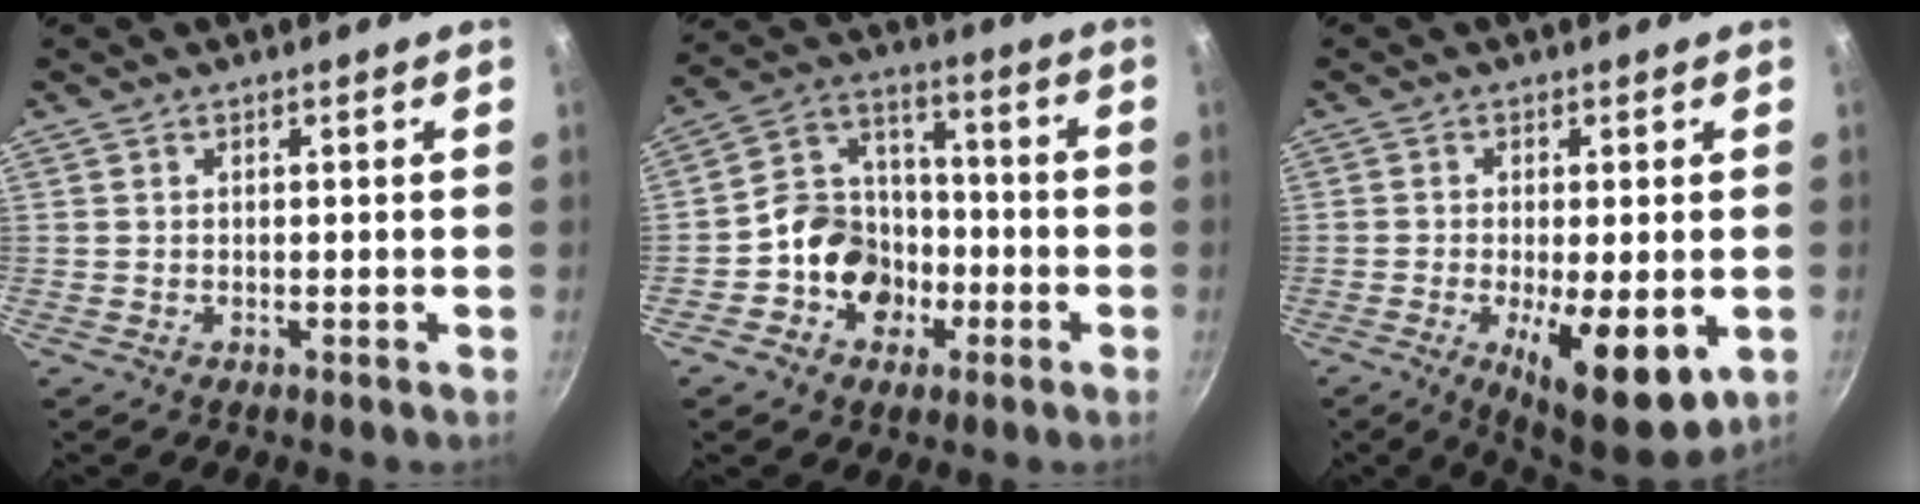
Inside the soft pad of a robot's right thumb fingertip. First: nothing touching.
{"total": 12.4, "force": [-4.0, 10.3, 5.6], "torque": [-0.054, 0.049, -0.076]}
{"total": 13.7, "force": [-4.1, 4.9, 12.1], "torque": [-0.174, -0.019, -0.047]}